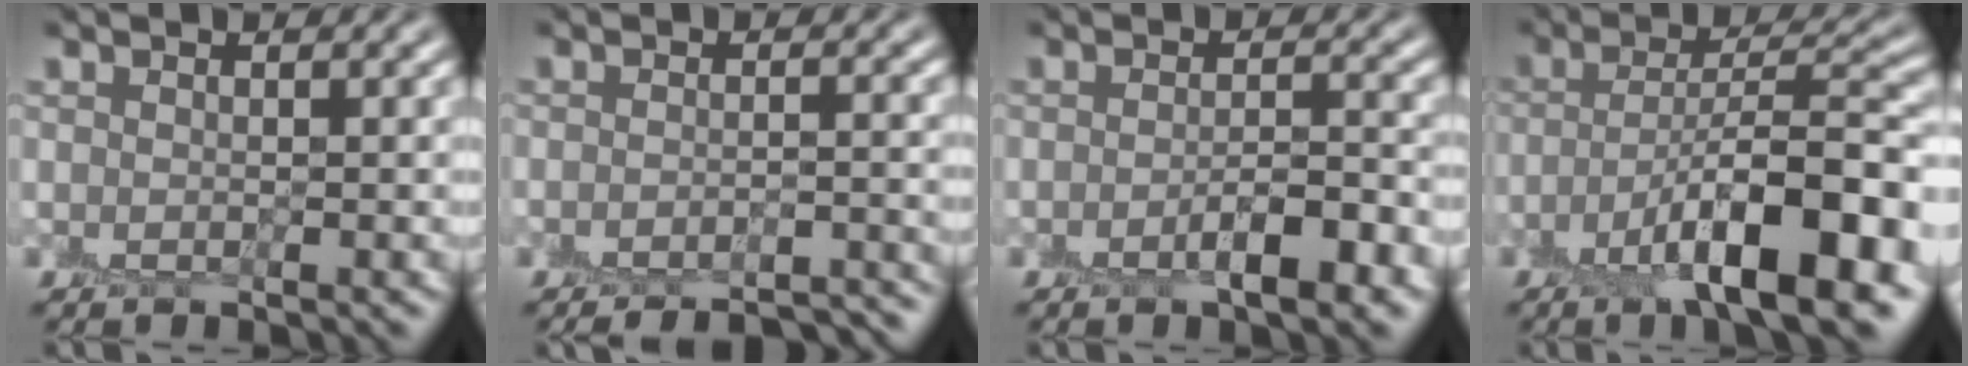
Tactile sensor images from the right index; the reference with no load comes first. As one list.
[{"total": 6.1, "force": [-5.8, 1.3, 1.5], "torque": [-0.012, -0.003, -0.062]}, {"total": 3.5, "force": [-1.9, 1.1, 2.7], "torque": [-0.044, -0.003, -0.031]}, {"total": 10.6, "force": [-4.8, 3.0, 9.0], "torque": [-0.137, 0.003, -0.085]}]